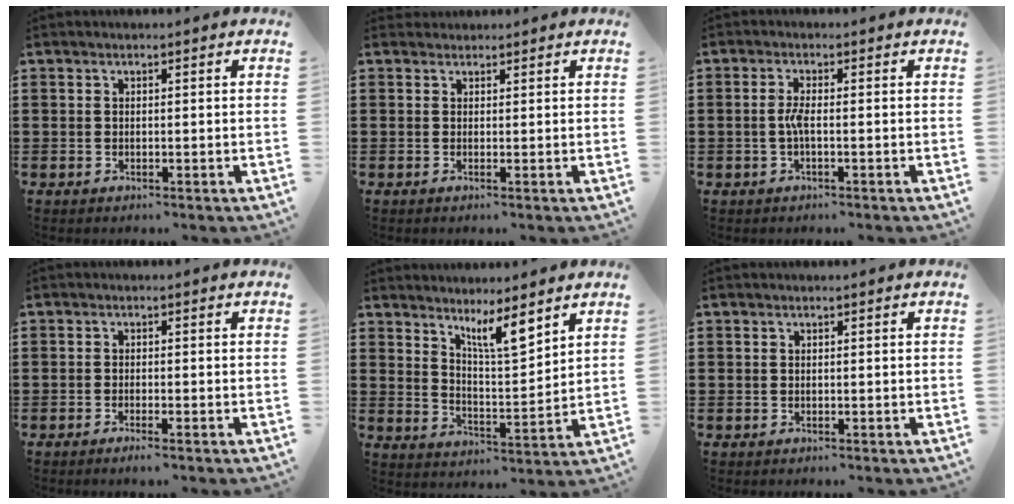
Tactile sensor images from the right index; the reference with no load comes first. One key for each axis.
{"total": 0.6, "fx": 0.5, "fy": 0.2, "fz": -0.1, "tx": -0.001, "ty": 0.001, "tz": 0.011}
{"total": 2.6, "fx": -0.6, "fy": 0.4, "fz": 2.5, "tx": -0.063, "ty": -0.004, "tz": -0.016}
{"total": 1.2, "fx": -1.0, "fy": -0.1, "fz": 0.8, "tx": -0.012, "ty": -0.004, "tz": -0.017}
{"total": 6.5, "fx": 5.2, "fy": 1.0, "fz": 3.8, "tx": -0.073, "ty": -0.023, "tz": 0.088}
{"total": 0.0}